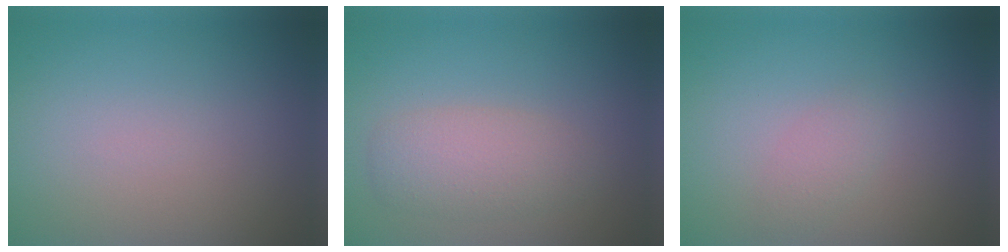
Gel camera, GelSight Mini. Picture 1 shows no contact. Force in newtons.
{"total": 3.4, "press": 3.3, "slide": 0.4}
{"total": 1.3, "press": 1.3, "slide": 0.1}